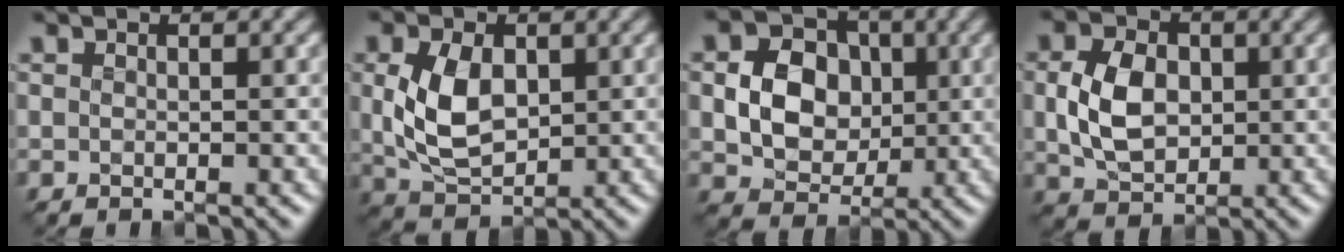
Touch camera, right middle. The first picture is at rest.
{"total": 5.5, "force": [0.1, 3.5, 4.2], "torque": [-0.092, -0.003, 0.004]}
{"total": 5.9, "force": [-0.3, 4.7, 3.5], "torque": [-0.060, 0.005, -0.015]}
{"total": 5.0, "force": [-0.3, 3.6, 3.5], "torque": [-0.076, -0.003, -0.009]}